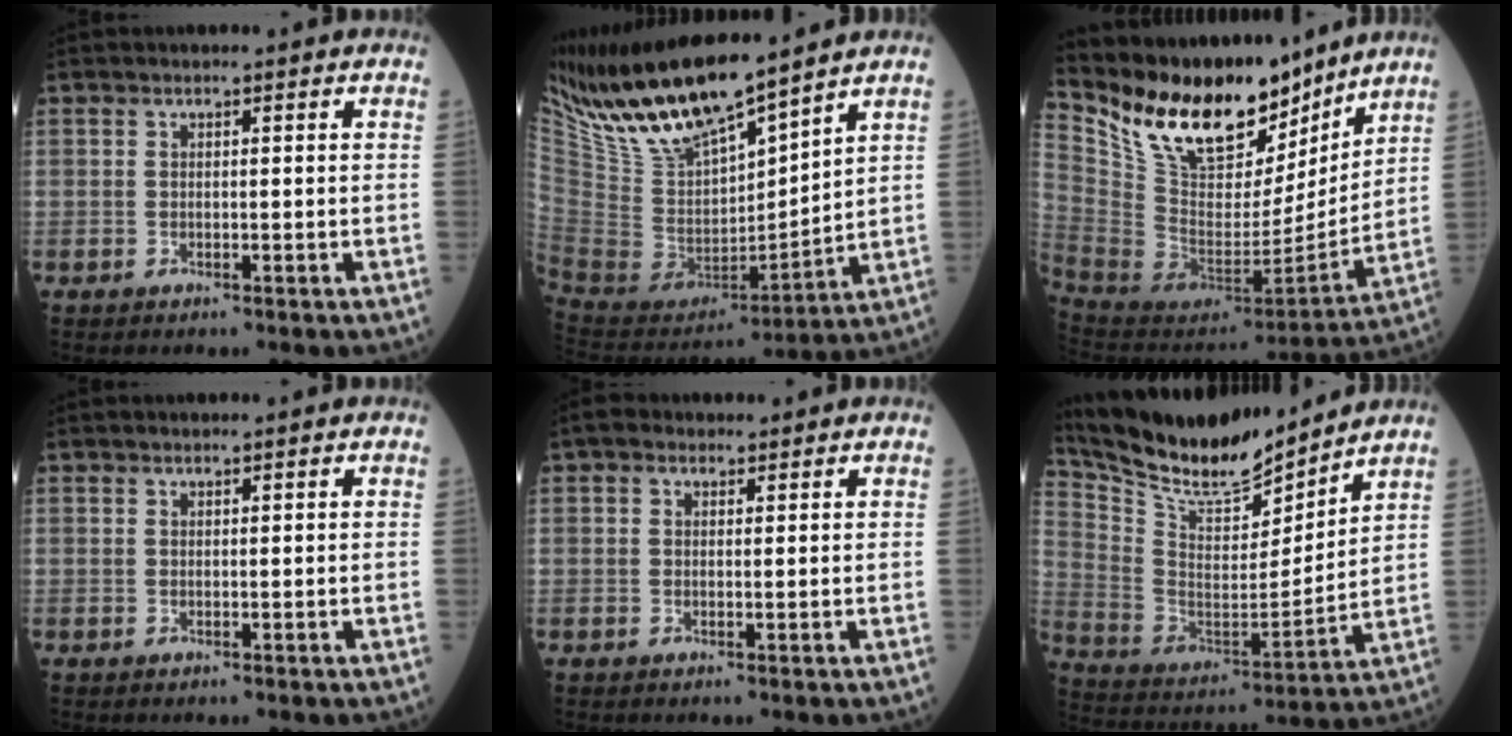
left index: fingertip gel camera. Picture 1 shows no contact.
{"total": 17.0, "force": [14.4, 2.7, 8.6], "torque": [-0.171, -0.012, 0.285]}
{"total": 21.1, "force": [16.5, 7.8, 10.5], "torque": [-0.191, -0.003, 0.302]}
{"total": 0.0}
{"total": 1.7, "force": [1.0, 1.3, 0.4], "torque": [-0.012, 0.013, 0.013]}
{"total": 16.8, "force": [15.6, 2.3, 5.7], "torque": [-0.128, -0.018, 0.285]}